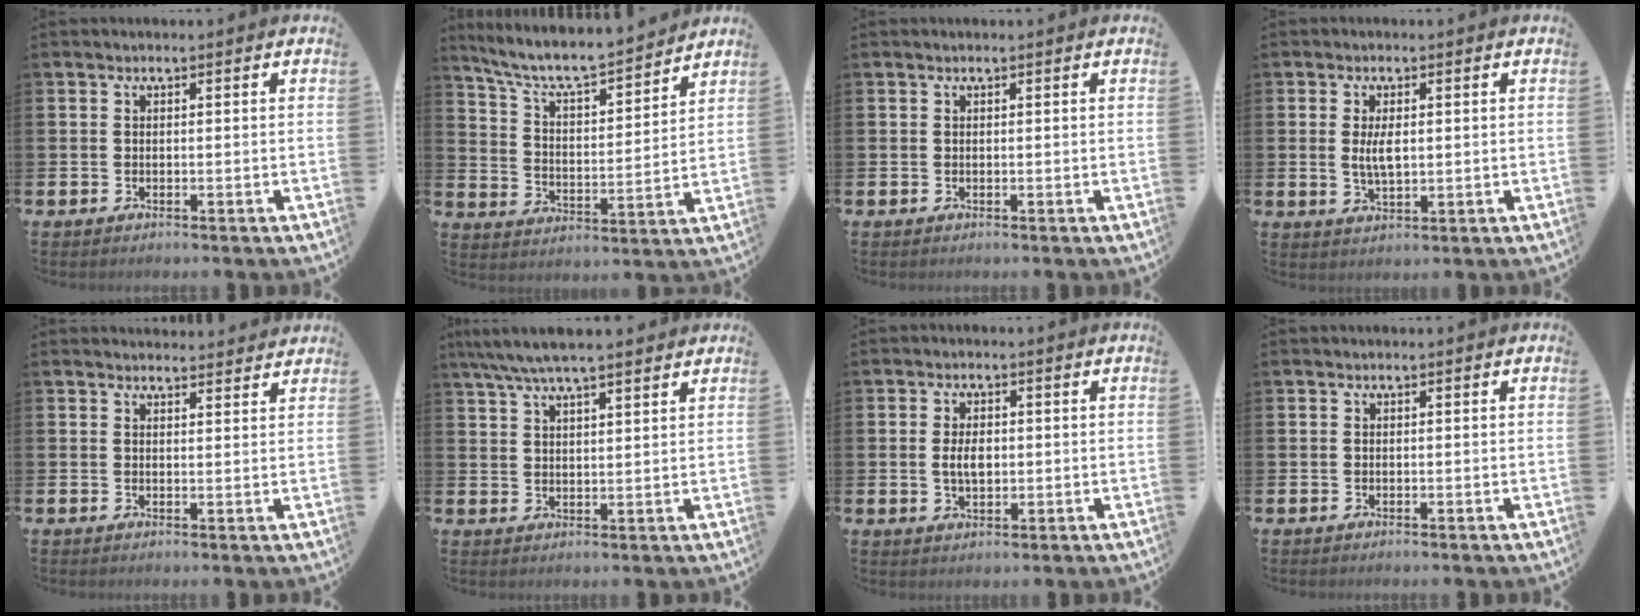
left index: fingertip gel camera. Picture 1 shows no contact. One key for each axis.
{"total": 7.7, "fx": 7.2, "fy": 1.1, "fz": 2.5, "tx": -0.086, "ty": -0.053, "tz": 0.123}
{"total": 0.0}
{"total": 3.4, "fx": 0.5, "fy": 1.4, "fz": 3.1, "tx": -0.054, "ty": 0.001, "tz": 0.006}
{"total": 2.3, "fx": 2.2, "fy": 0.3, "fz": -0.1, "tx": 0.007, "ty": -0.016, "tz": 0.039}
{"total": 5.9, "fx": 5.3, "fy": 0.8, "fz": 2.6, "tx": -0.064, "ty": -0.011, "tz": 0.096}
{"total": 3.6, "fx": 0.1, "fy": 2.1, "fz": 2.9, "tx": -0.040, "ty": 0.002, "tz": -0.004}
{"total": 0.0}